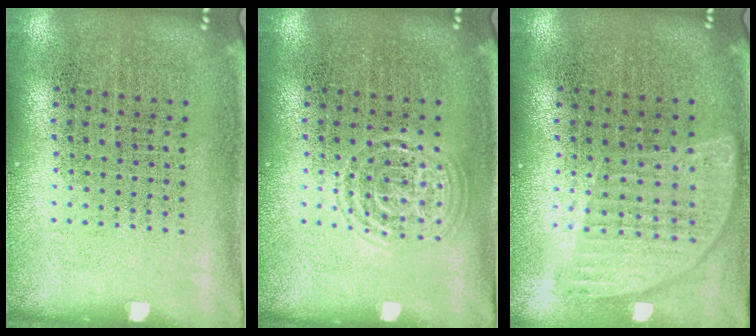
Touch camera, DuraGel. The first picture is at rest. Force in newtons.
{"total": 1.4, "press": 1.3, "slide": 0.2}
{"total": 0.9, "press": 0.9, "slide": 0.2}